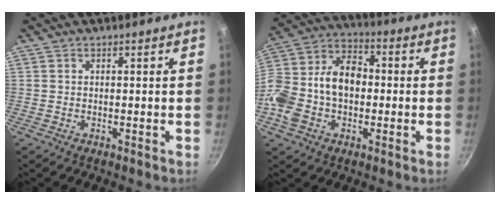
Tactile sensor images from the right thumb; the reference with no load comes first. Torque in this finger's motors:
{"motor_torque": [1.98, 2.31, 1.35, -0.81, 0.14]}